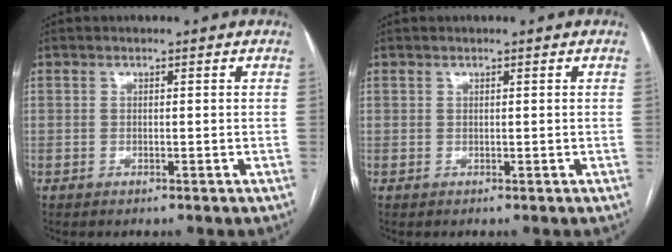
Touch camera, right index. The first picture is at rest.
{"total": 0.0}